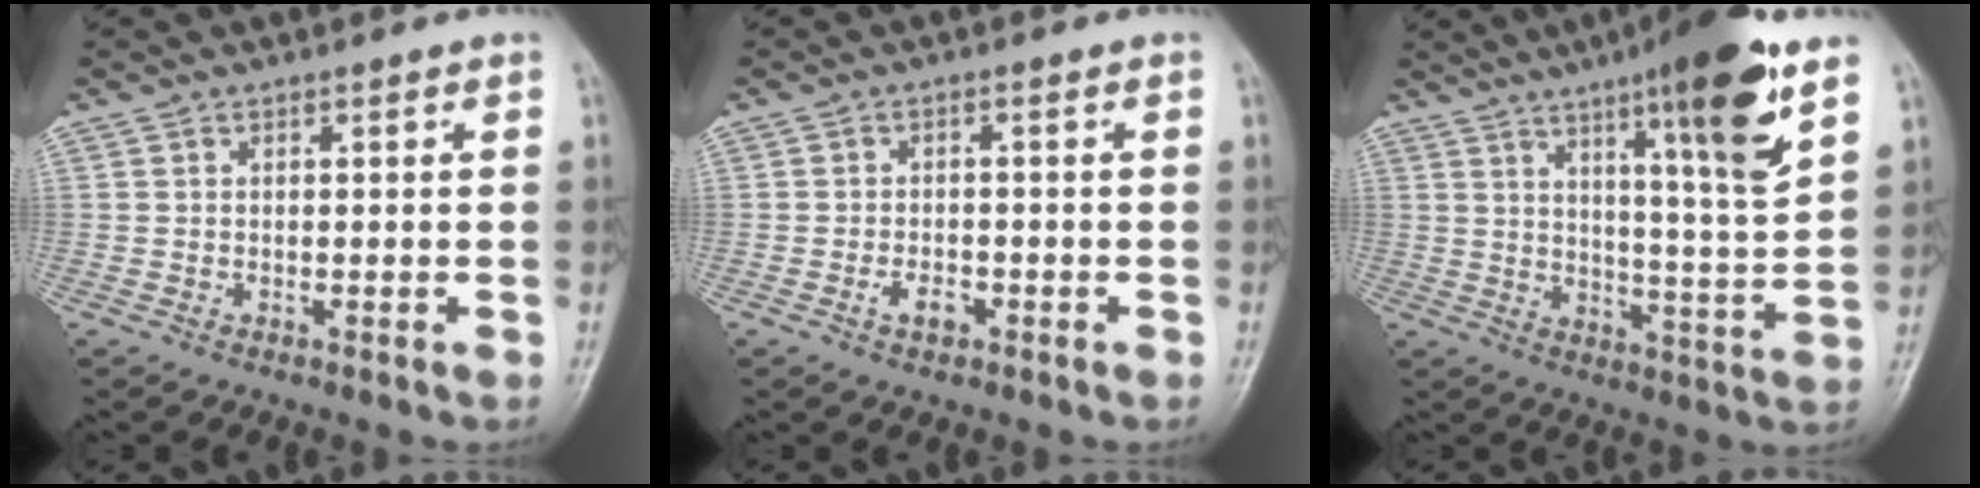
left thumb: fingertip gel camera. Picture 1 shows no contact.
{"total": 2.7, "force": [-1.3, 1.5, 1.9], "torque": [-0.031, 0.009, -0.022]}
{"total": 16.9, "force": [9.3, 2.0, 14.0], "torque": [-0.197, -0.052, 0.140]}